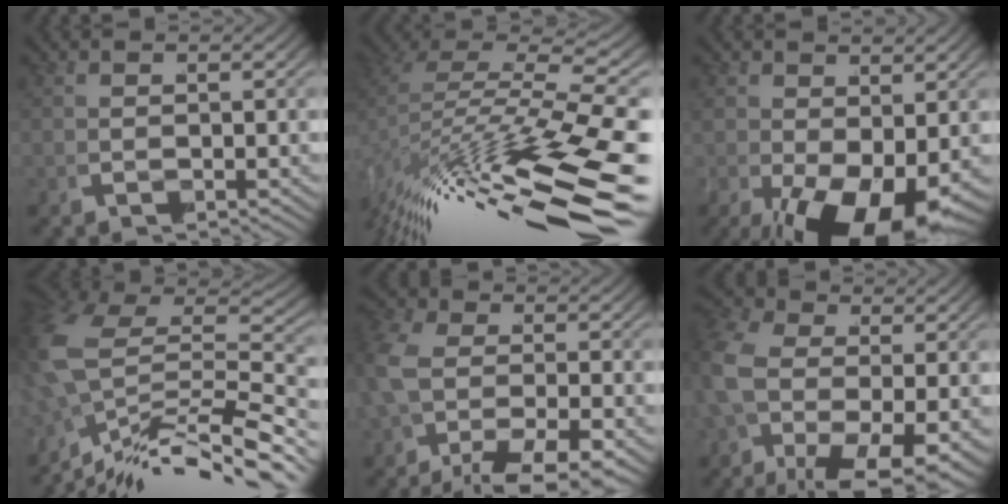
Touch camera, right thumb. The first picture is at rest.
{"total": 11.5, "force": [-4.6, 5.9, 8.7], "torque": [-0.171, -0.036, -0.050]}
{"total": 8.0, "force": [-2.2, 4.4, 6.3], "torque": [-0.102, -0.042, -0.009]}
{"total": 11.1, "force": [-3.9, 6.9, 7.9], "torque": [-0.150, -0.021, -0.051]}
{"total": 5.3, "force": [-2.8, 2.6, 3.7], "torque": [-0.080, -0.017, -0.037]}
{"total": 8.0, "force": [-2.0, 4.5, 6.3], "torque": [-0.140, -0.037, -0.017]}